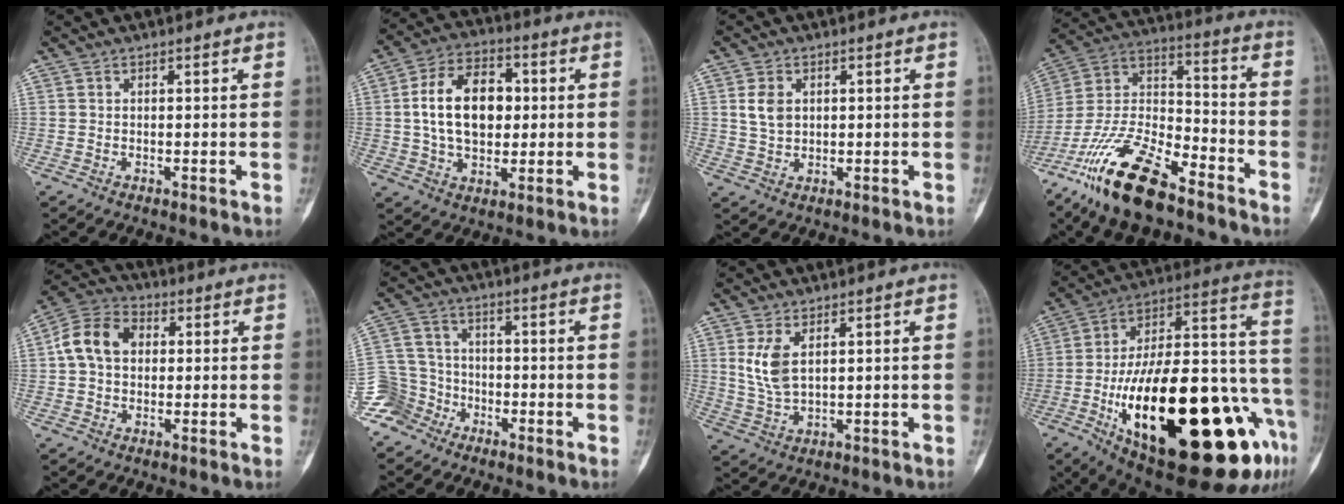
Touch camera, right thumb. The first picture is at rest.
{"total": 14.7, "force": [1.4, 9.6, 11.1], "torque": [-0.167, 0.014, 0.019]}
{"total": 4.5, "force": [1.0, 3.4, 2.8], "torque": [-0.041, -0.002, 0.023]}
{"total": 20.4, "force": [-13.9, 7.4, 12.9], "torque": [-0.260, 0.068, -0.260]}
{"total": 9.8, "force": [1.4, 7.3, 6.4], "torque": [-0.114, 0.026, 0.017]}
{"total": 8.2, "force": [-5.2, 6.3, 0.2], "torque": [0.021, 0.047, -0.111]}
{"total": 6.1, "force": [2.0, 3.1, 4.9], "torque": [-0.098, -0.009, 0.051]}
{"total": 40.7, "force": [-14.1, 15.2, 35.0], "torque": [-0.481, 0.043, -0.209]}